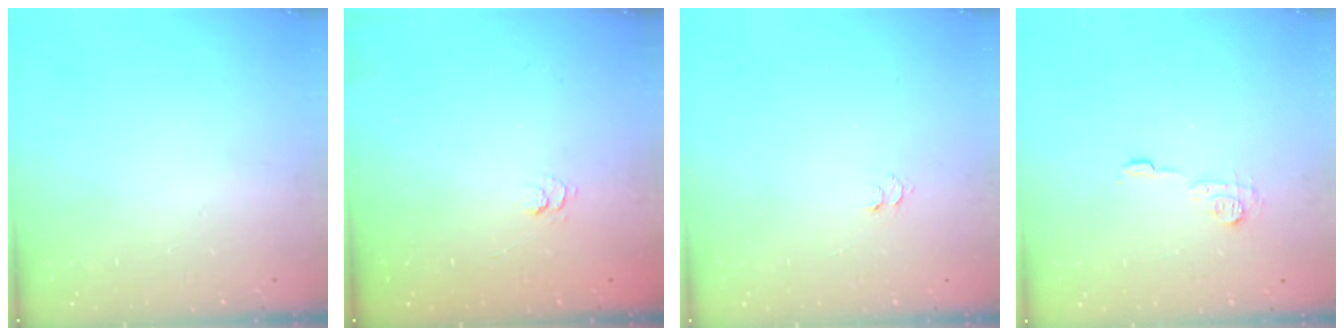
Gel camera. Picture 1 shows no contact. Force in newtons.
{"total": 2.7, "press": 2.2, "slide": 1.5}
{"total": 3.6, "press": 3.6, "slide": 0.4}
{"total": 6.2, "press": 6.2, "slide": 0.2}